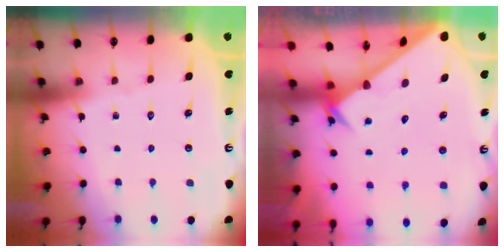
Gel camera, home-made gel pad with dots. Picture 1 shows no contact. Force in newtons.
{"total": 2.7, "press": 2.7, "slide": 0.2}